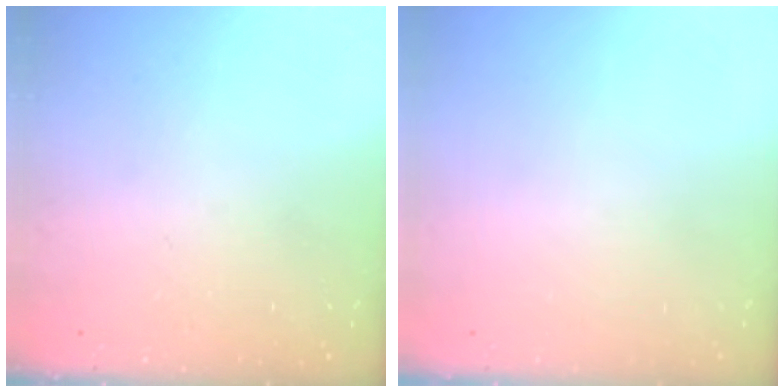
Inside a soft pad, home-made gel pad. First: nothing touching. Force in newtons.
{"total": 0.0}